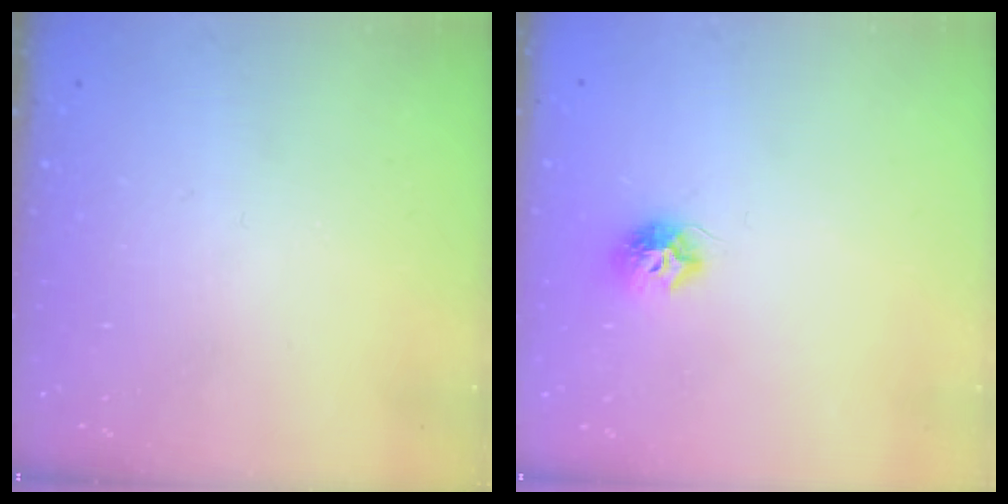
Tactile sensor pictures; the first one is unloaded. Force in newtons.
{"total": 7.5, "press": 7.5, "slide": 0.7}